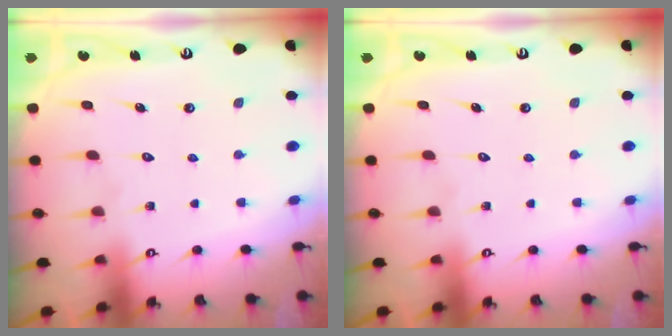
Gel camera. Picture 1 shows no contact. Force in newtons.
{"total": 0.0}